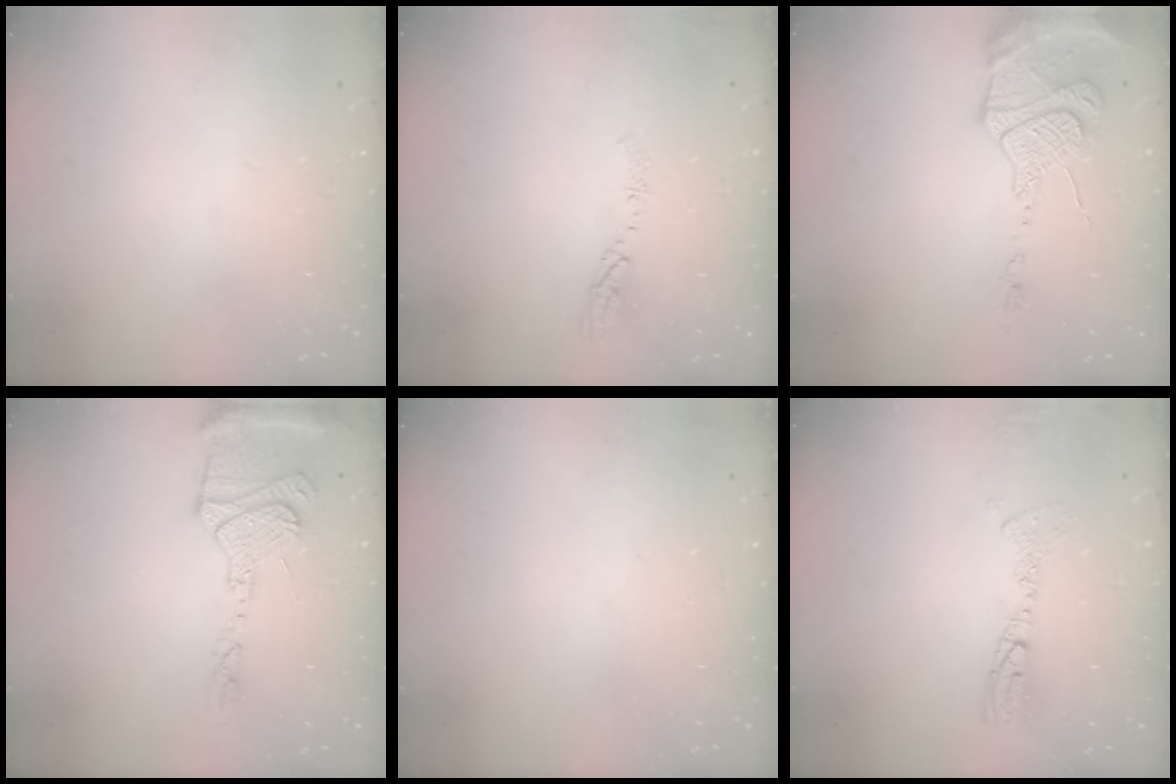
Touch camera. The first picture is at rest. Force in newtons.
{"total": 5.2, "press": 5.1, "slide": 0.4}
{"total": 15.6, "press": 15.1, "slide": 3.7}
{"total": 14.7, "press": 14.6, "slide": 1.8}
{"total": 2.8, "press": 2.2, "slide": 1.7}
{"total": 9.6, "press": 9.5, "slide": 1.9}